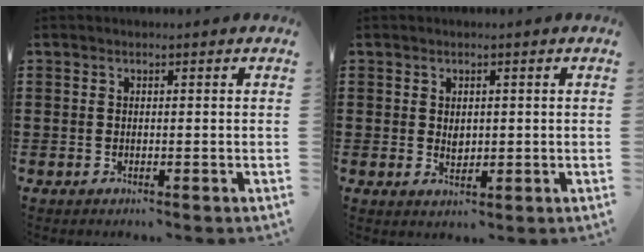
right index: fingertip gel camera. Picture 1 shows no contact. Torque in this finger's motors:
{"motor_torque": [1.07, 1.07, 0.18, 0.01]}